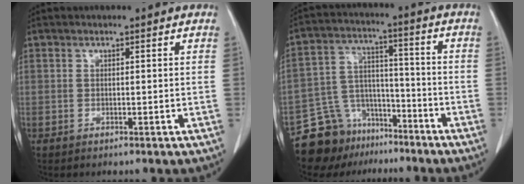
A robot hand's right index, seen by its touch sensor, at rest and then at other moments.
{"total": 11.9, "force": [-9.3, 7.1, 2.1], "torque": [-0.043, 0.053, -0.153]}